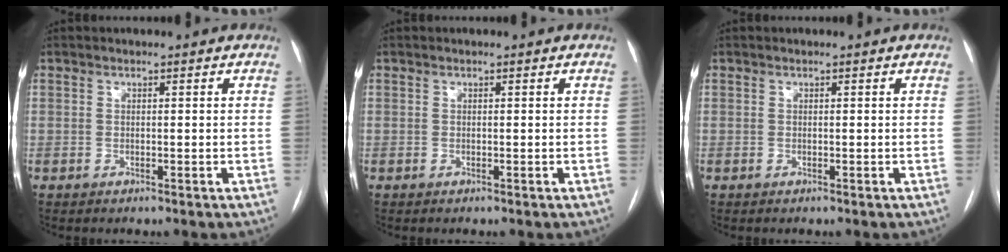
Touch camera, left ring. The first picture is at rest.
{"total": 0.0}
{"total": 0.0}